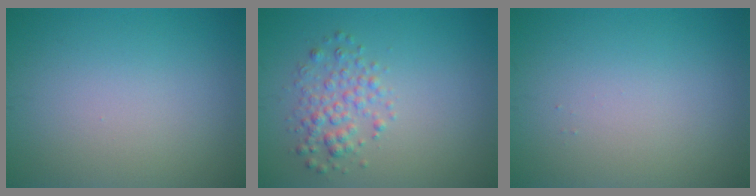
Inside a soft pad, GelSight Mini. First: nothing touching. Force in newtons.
{"total": 2.6, "press": 2.6, "slide": 0.0}
{"total": 0.0}